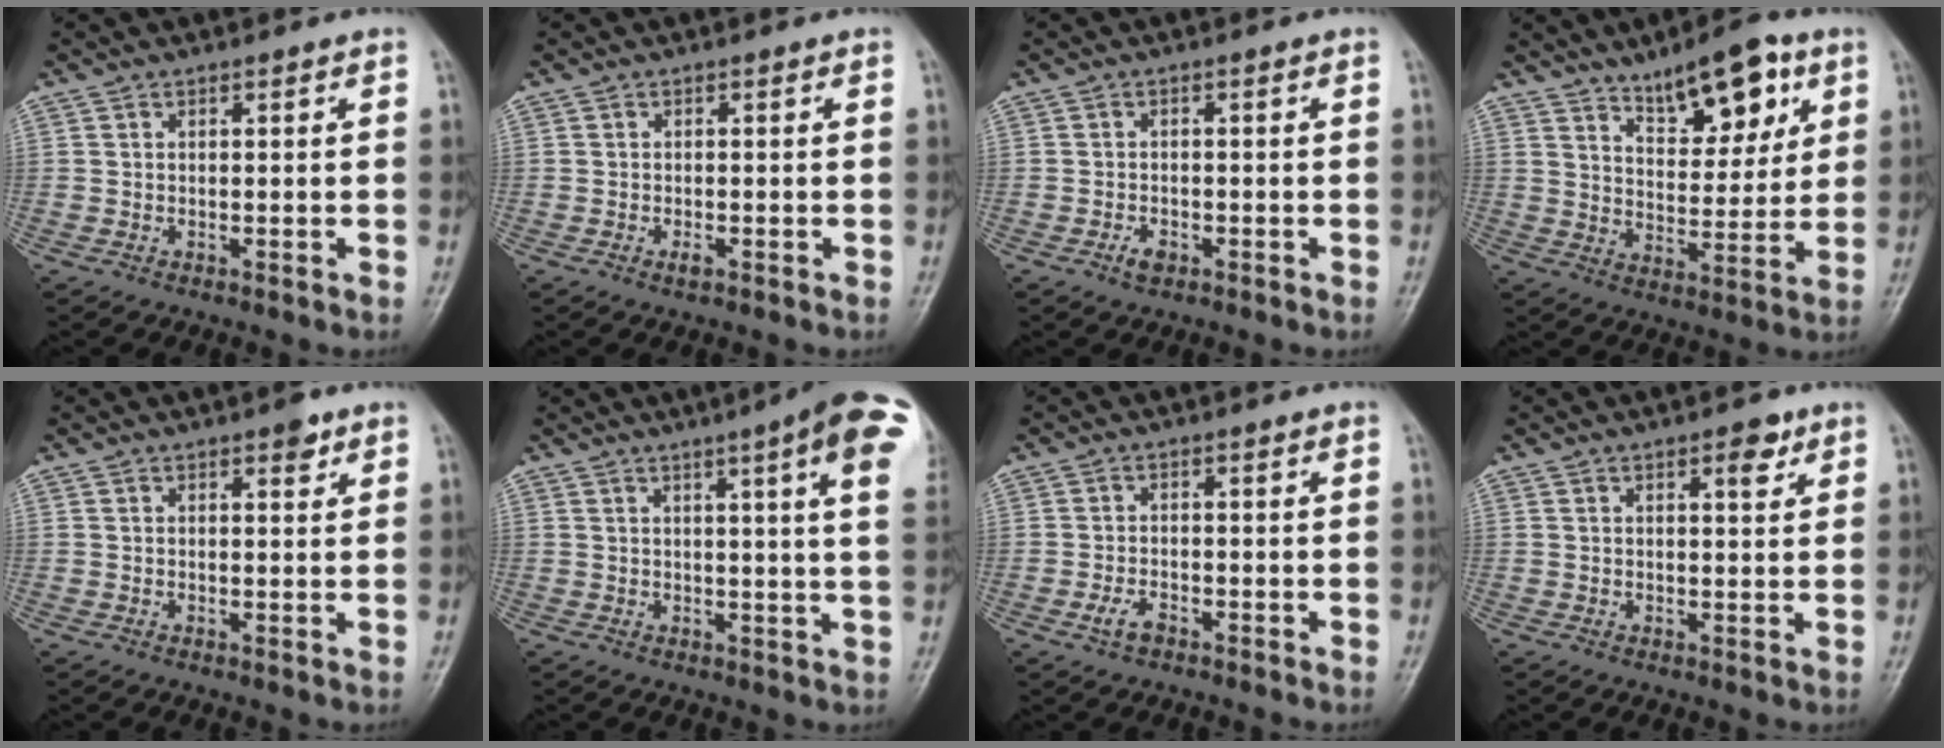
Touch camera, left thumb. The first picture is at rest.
{"total": 1.3, "force": [-0.6, 0.6, 1.0], "torque": [-0.017, 0.001, -0.011]}
{"total": 2.2, "force": [-1.2, 1.3, 1.3], "torque": [-0.023, 0.005, -0.020]}
{"total": 13.8, "force": [7.9, 5.9, 9.7], "torque": [-0.107, -0.036, 0.124]}
{"total": 2.5, "force": [1.5, 1.0, 1.7], "torque": [-0.016, -0.006, 0.019]}
{"total": 14.6, "force": [6.5, 1.7, 13.0], "torque": [-0.155, -0.014, 0.065]}
{"total": 2.8, "force": [-1.6, 1.5, 1.8], "torque": [-0.039, 0.008, -0.029]}
{"total": 3.5, "force": [1.9, 1.3, 2.5], "torque": [-0.025, -0.008, 0.026]}